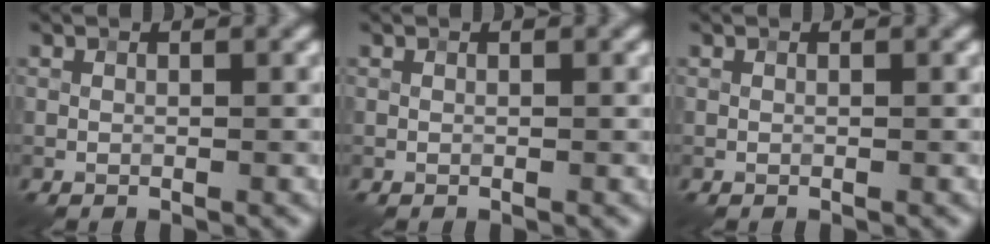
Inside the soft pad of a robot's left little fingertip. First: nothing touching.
{"total": 0.0}
{"total": 0.0}